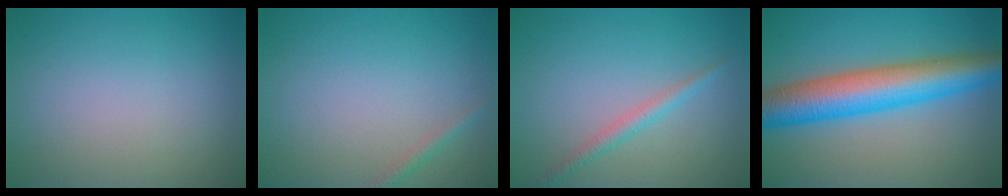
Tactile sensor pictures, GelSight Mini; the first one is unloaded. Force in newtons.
{"total": 1.0, "press": 1.0, "slide": 0.0}
{"total": 1.6, "press": 1.6, "slide": 0.0}
{"total": 9.2, "press": 9.2, "slide": 0.0}